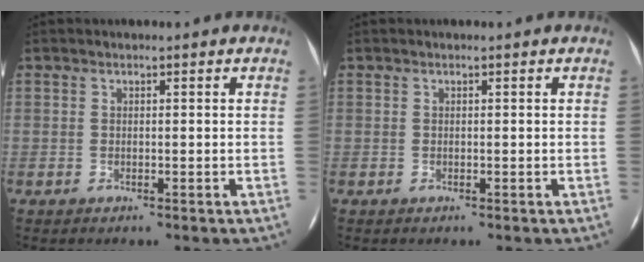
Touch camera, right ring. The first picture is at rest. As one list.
[{"total": 0.0}]